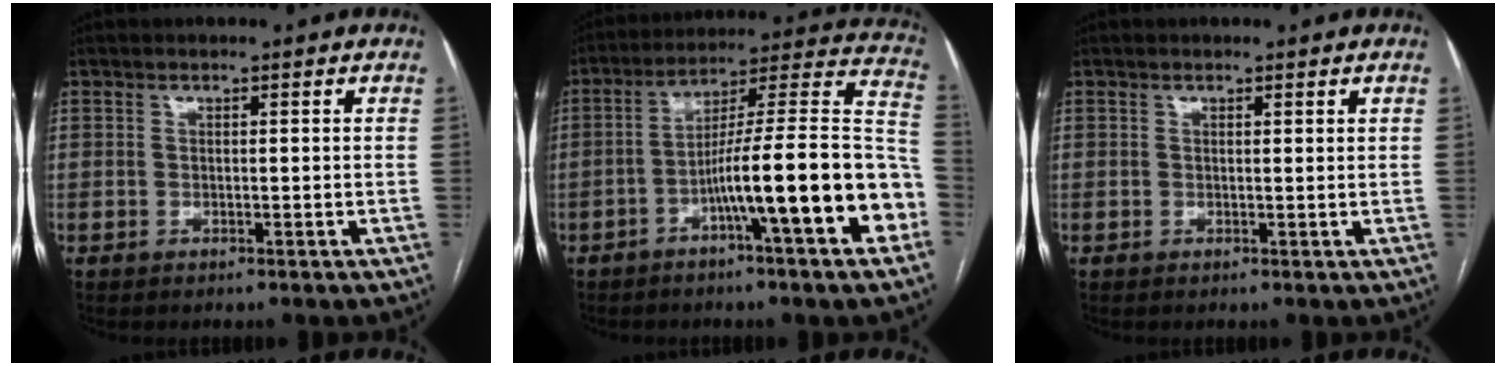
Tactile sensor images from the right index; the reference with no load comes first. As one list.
[{"total": 19.3, "force": [-6.6, 0.8, 18.1], "torque": [-0.224, 0.029, -0.101]}, {"total": 0.6, "force": [0.5, -0.1, 0.2], "torque": [-0.004, -0.001, 0.005]}]